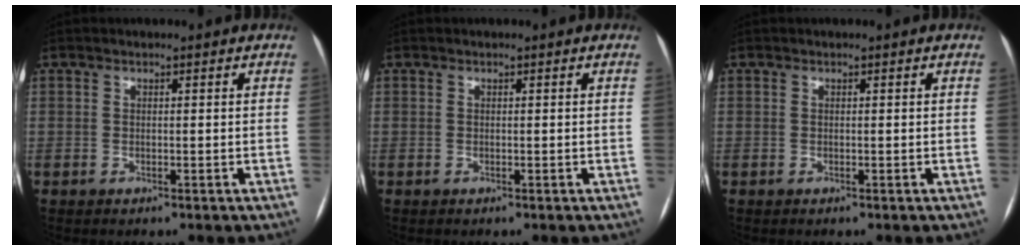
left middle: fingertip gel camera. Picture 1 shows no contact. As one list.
[{"total": 0.0}, {"total": 0.0}]